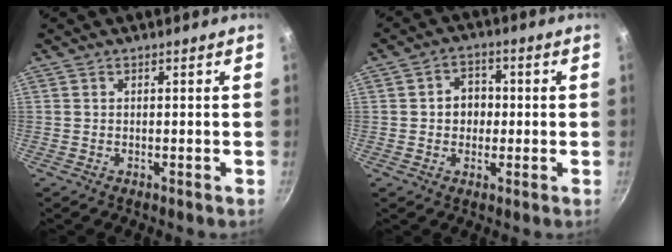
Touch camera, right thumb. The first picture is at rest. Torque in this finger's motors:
{"motor_torque": [-0.19, 0.42, -0.01, 0.13, 0.11]}